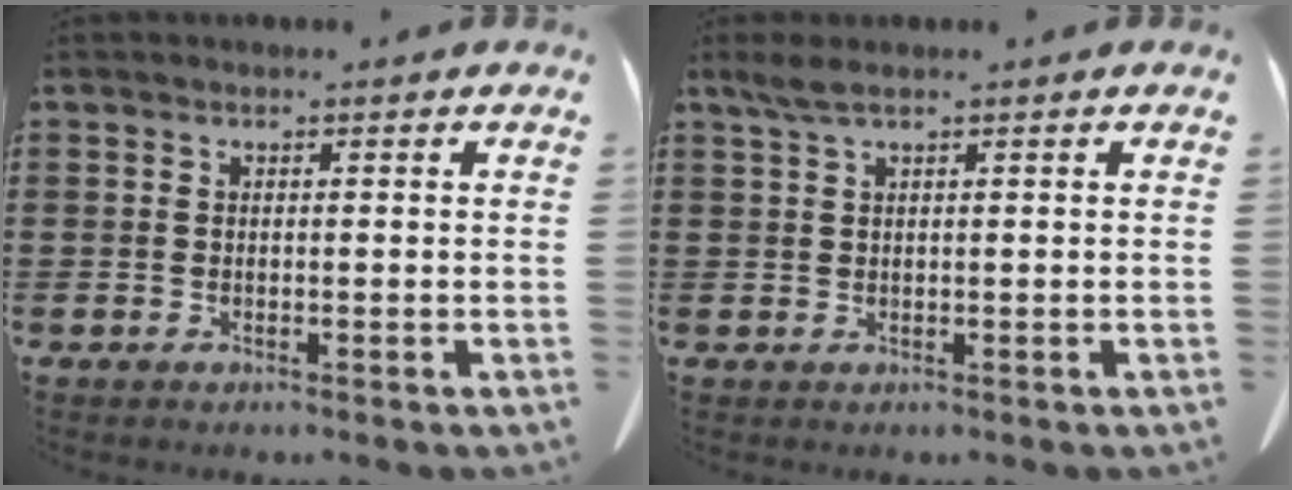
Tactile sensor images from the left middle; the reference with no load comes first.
{"total": 1.9, "force": [1.1, 0.2, 1.5], "torque": [-0.038, -0.002, 0.018]}